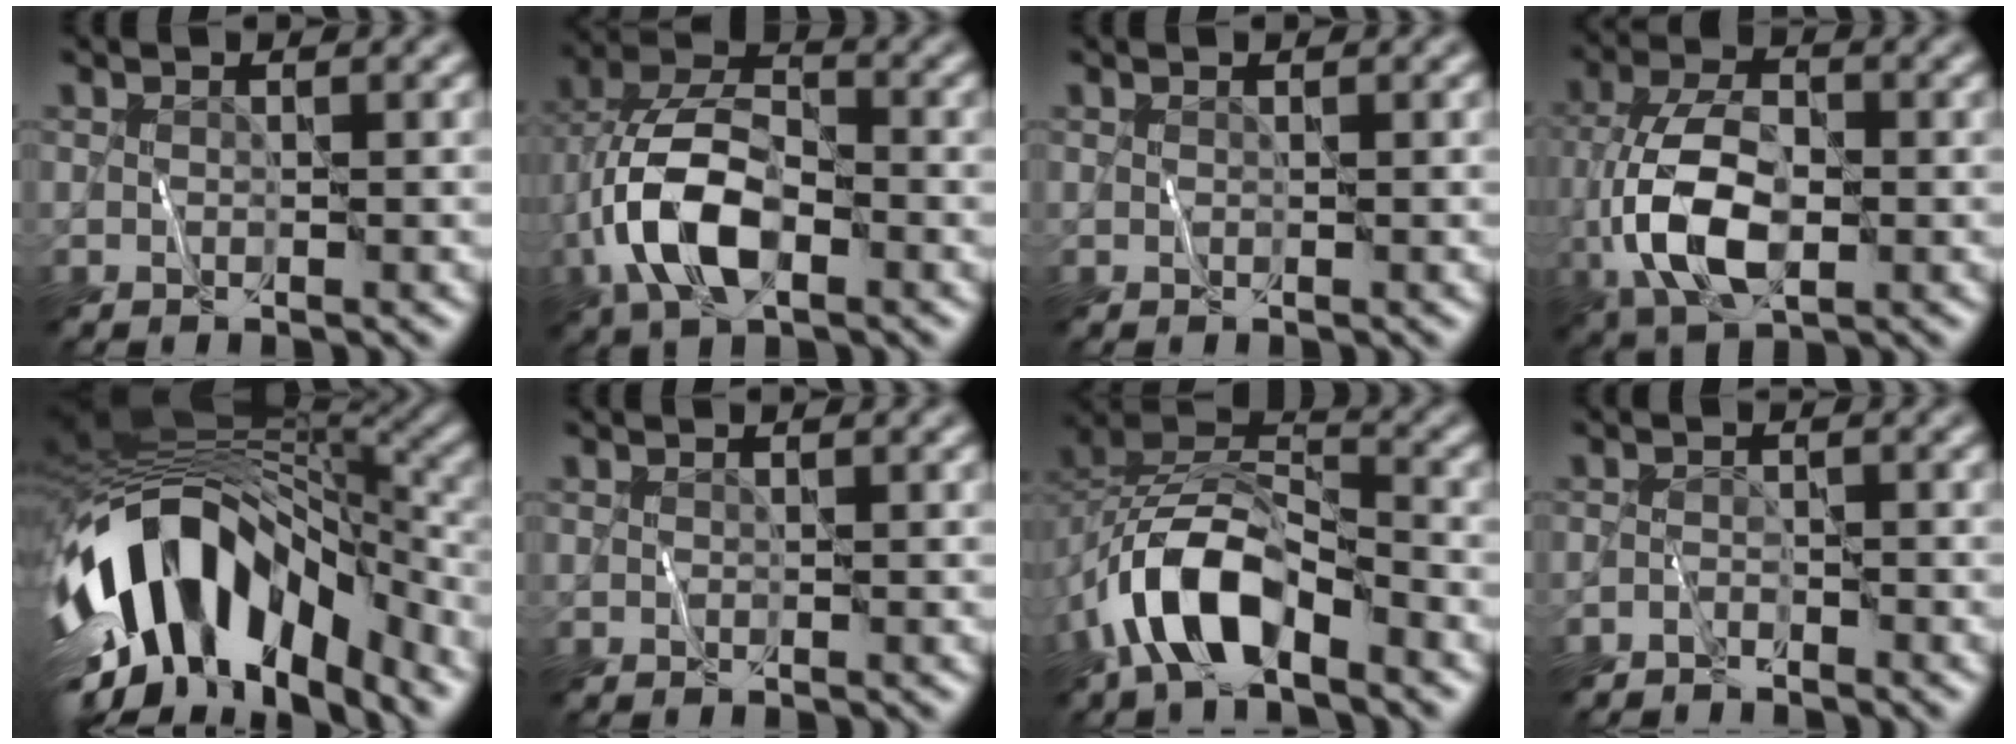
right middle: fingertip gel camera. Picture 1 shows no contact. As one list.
[{"total": 8.6, "force": [-2.7, 4.5, 6.8], "torque": [-0.145, 0.012, -0.061]}, {"total": 0.0}, {"total": 8.3, "force": [-2.0, 4.3, 6.8], "torque": [-0.149, 0.001, -0.046]}, {"total": 13.6, "force": [-5.9, 7.5, 9.7], "torque": [-0.179, 0.013, -0.093]}, {"total": 0.0}, {"total": 8.5, "force": [-4.4, 4.0, 6.0], "torque": [-0.110, 0.009, -0.090]}, {"total": 1.3, "force": [-1.3, 0.2, 0.2], "torque": [-0.004, 0.004, -0.029]}]